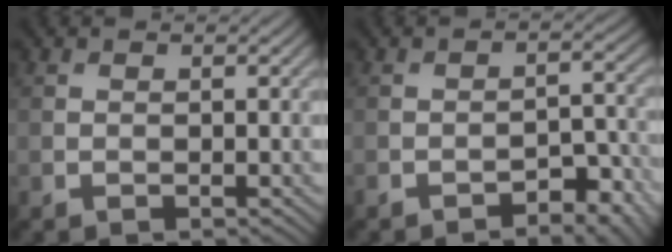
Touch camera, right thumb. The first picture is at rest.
{"total": 5.0, "force": [-3.4, 1.9, 3.1], "torque": [-0.039, 0.005, -0.049]}